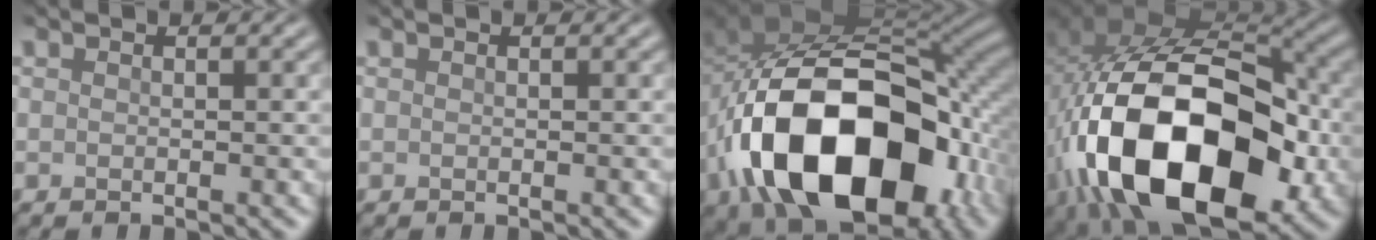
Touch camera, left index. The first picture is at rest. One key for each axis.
{"total": 0.0}
{"total": 18.6, "fx": -6.1, "fy": 11.9, "fz": 12.9, "tx": -0.223, "ty": -0.029, "tz": -0.091}
{"total": 20.2, "fx": -6.1, "fy": 12.0, "fz": 15.0, "tx": -0.289, "ty": -0.021, "tz": -0.084}